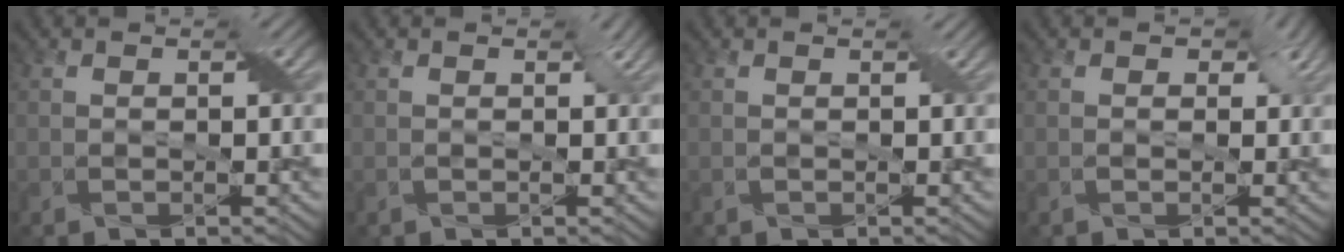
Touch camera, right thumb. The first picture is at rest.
{"total": 0.8, "force": [0.2, 0.7, 0.3], "torque": [-0.011, -0.003, 0.004]}
{"total": 0.0}
{"total": 2.4, "force": [0.6, 1.9, 1.2], "torque": [-0.017, -0.003, 0.004]}